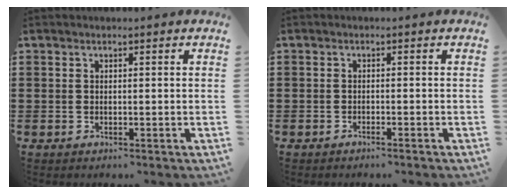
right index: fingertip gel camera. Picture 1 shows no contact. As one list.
[{"total": 0.9, "force": [-0.9, -0.2, 0.0], "torque": [-0.001, 0.000, -0.018]}]